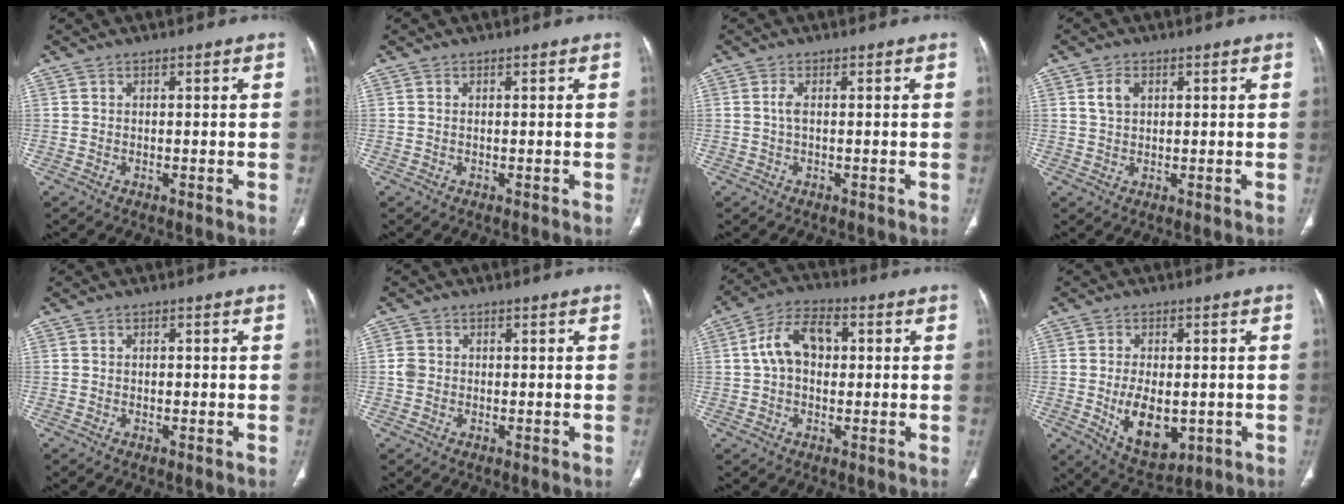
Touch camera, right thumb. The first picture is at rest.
{"total": 0.0}
{"total": 1.5, "force": [0.1, 0.5, 1.4], "torque": [-0.037, 0.001, 0.001]}
{"total": 3.2, "force": [1.1, 2.1, 2.1], "torque": [-0.038, 0.002, 0.025]}
{"total": 0.5, "force": [0.0, 0.4, 0.4], "torque": [-0.005, 0.002, 0.001]}
{"total": 2.1, "force": [-0.1, 1.8, 1.0], "torque": [-0.019, 0.005, -0.004]}
{"total": 9.2, "force": [1.2, 5.9, 6.9], "torque": [-0.120, 0.026, 0.015]}
{"total": 10.4, "force": [-1.8, 6.0, 8.3], "torque": [-0.120, -0.010, -0.013]}